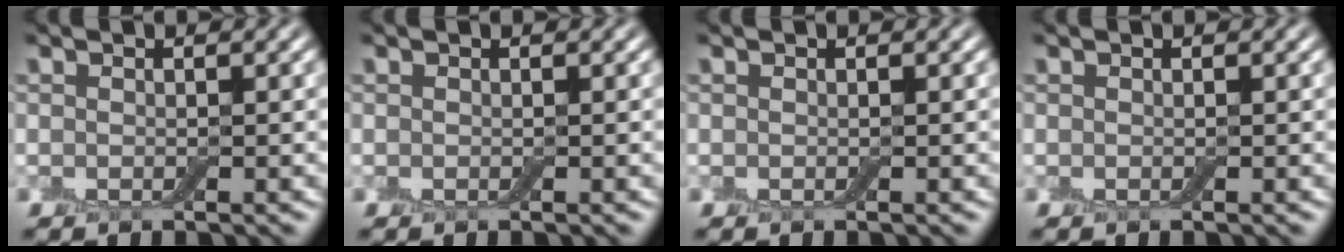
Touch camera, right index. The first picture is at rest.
{"total": 0.0}
{"total": 0.0}
{"total": 0.0}